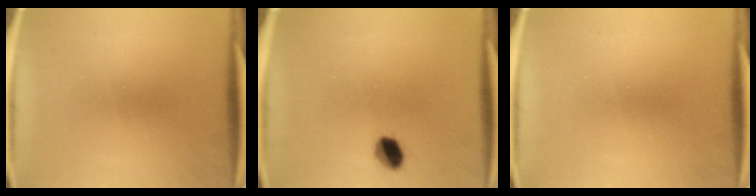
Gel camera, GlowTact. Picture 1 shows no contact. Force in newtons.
{"total": 4.6}
{"total": 0.0}